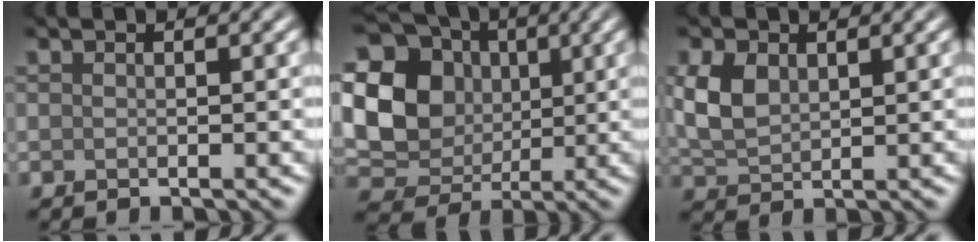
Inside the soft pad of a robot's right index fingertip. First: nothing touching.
{"total": 16.0, "force": [2.3, 14.3, 6.8], "torque": [-0.187, 0.027, 0.012]}
{"total": 3.7, "force": [1.0, 2.5, 2.6], "torque": [-0.068, 0.003, 0.023]}